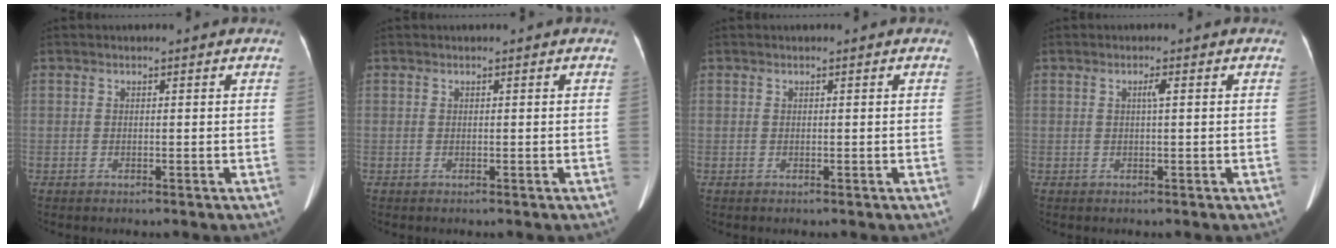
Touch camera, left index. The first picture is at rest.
{"total": 0.0}
{"total": 0.0}
{"total": 1.1, "force": [0.2, 0.0, 1.0], "torque": [-0.021, 0.001, 0.003]}